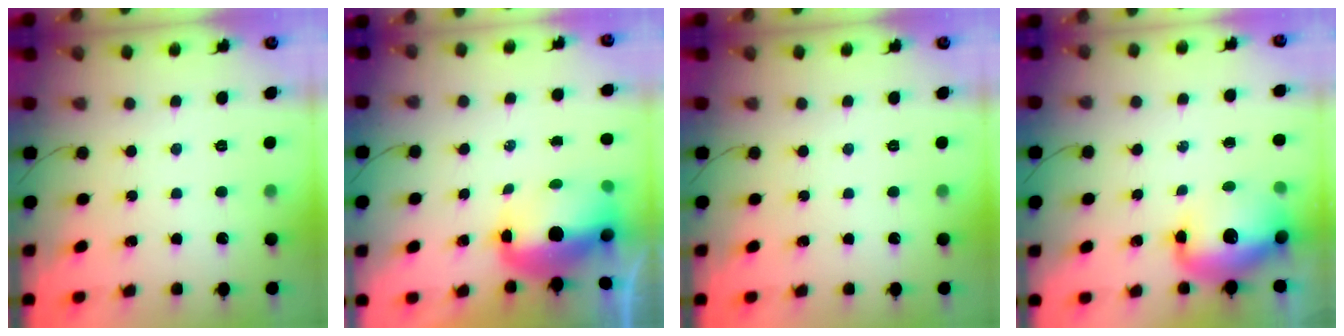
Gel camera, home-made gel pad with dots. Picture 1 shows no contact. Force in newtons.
{"total": 9.7, "press": 9.6, "slide": 1.9}
{"total": 0.0}
{"total": 13.8, "press": 13.2, "slide": 4.1}